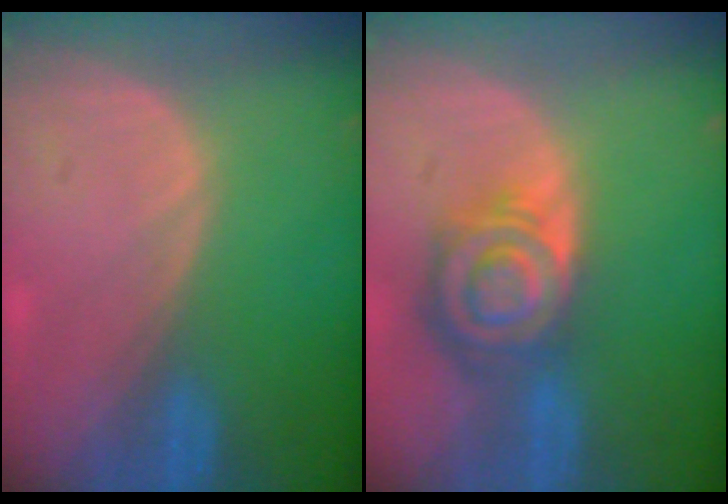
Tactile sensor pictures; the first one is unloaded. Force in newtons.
{"total": 8.5, "press": 7.4, "slide": 4.3}